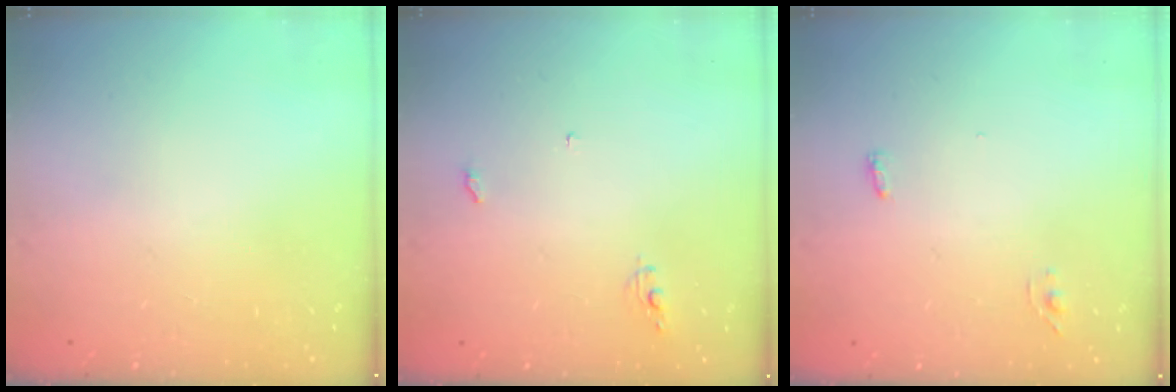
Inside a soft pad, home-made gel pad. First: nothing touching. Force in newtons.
{"total": 4.1, "press": 4.1, "slide": 0.3}
{"total": 3.3, "press": 2.9, "slide": 1.7}